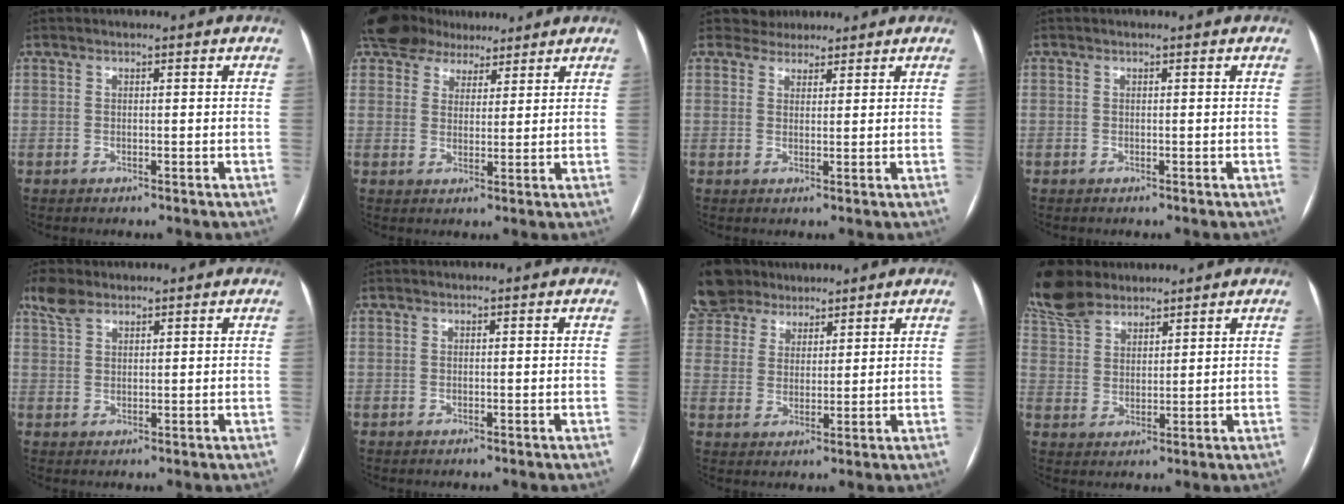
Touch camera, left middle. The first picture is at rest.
{"total": 8.4, "force": [7.0, 4.4, 1.8], "torque": [-0.030, 0.029, 0.115]}
{"total": 3.2, "force": [2.8, 1.5, -0.2], "torque": [0.005, 0.014, 0.043]}
{"total": 0.0}
{"total": 3.8, "force": [2.9, 1.7, 1.8], "torque": [-0.048, 0.019, 0.062]}
{"total": 0.0}
{"total": 13.4, "force": [10.5, 7.6, 3.5], "torque": [-0.099, 0.045, 0.201]}
{"total": 12.3, "force": [10.3, 5.4, 4.1], "torque": [-0.103, 0.033, 0.203]}